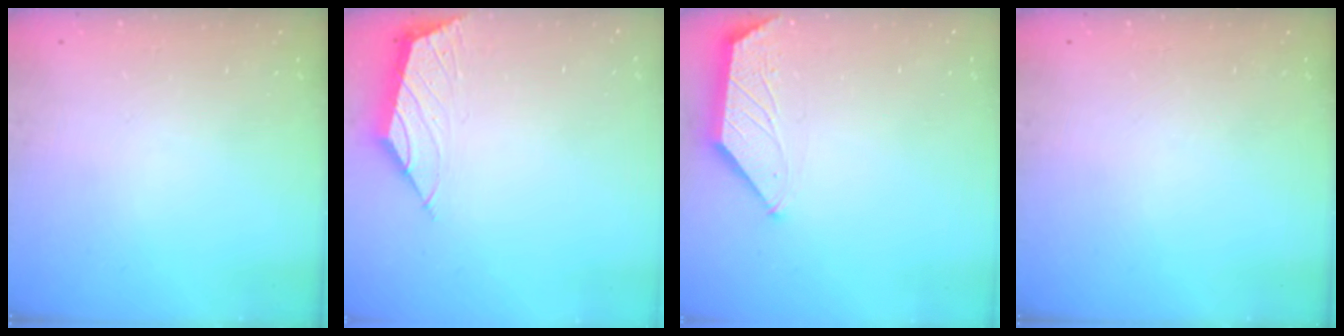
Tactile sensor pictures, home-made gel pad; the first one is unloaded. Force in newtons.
{"total": 1.6, "press": 1.5, "slide": 0.5}
{"total": 1.3, "press": 1.3, "slide": 0.3}
{"total": 0.0}